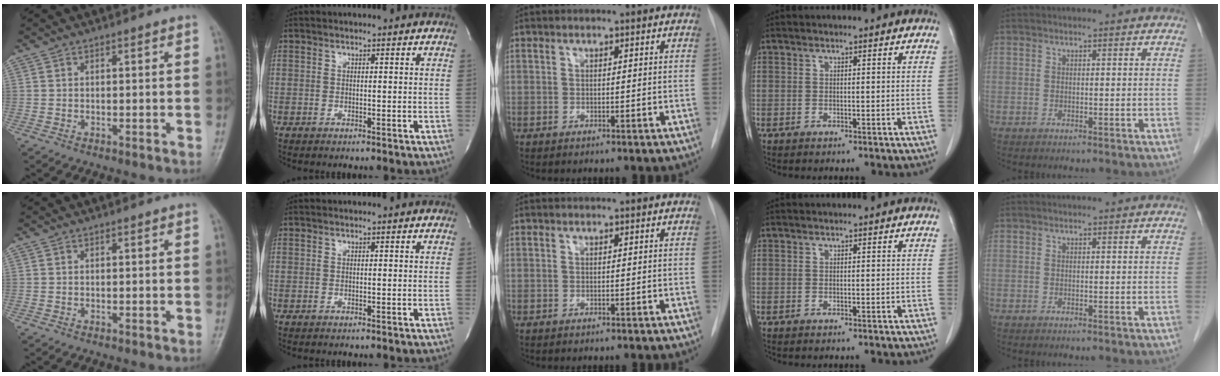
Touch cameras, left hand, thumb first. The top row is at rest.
{}